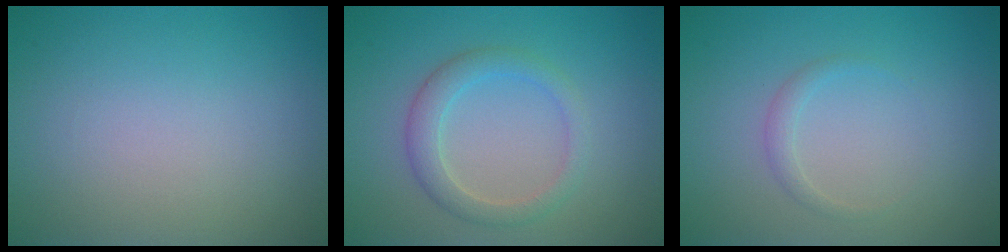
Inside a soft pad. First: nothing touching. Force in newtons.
{"total": 2.7, "press": 2.7, "slide": 0.1}
{"total": 1.0, "press": 1.0, "slide": 0.1}